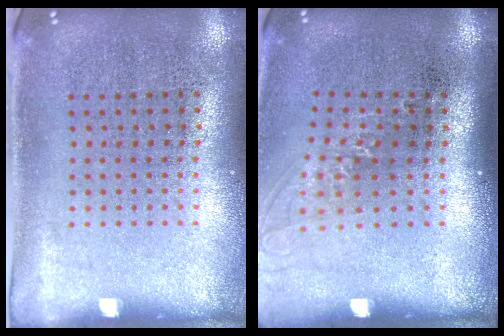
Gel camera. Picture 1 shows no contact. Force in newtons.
{"total": 1.3, "press": 1.0, "slide": 0.8}